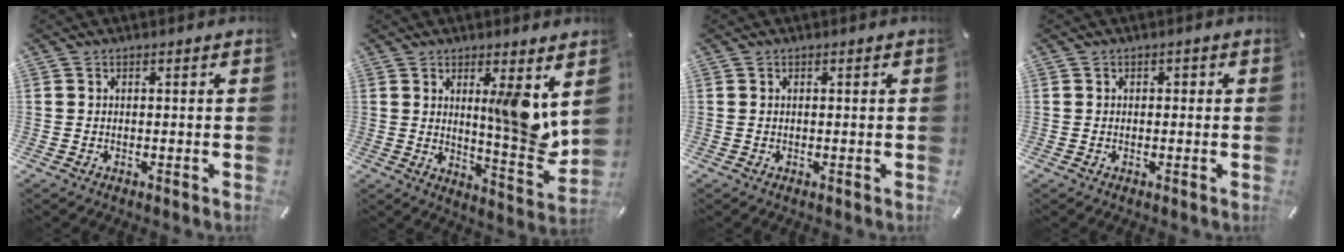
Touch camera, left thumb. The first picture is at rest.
{"total": 10.6, "force": [3.7, 1.8, 9.8], "torque": [-0.130, -0.047, 0.056]}
{"total": 0.0}
{"total": 0.9, "force": [-0.2, 0.9, 0.3], "torque": [-0.006, 0.005, -0.006]}